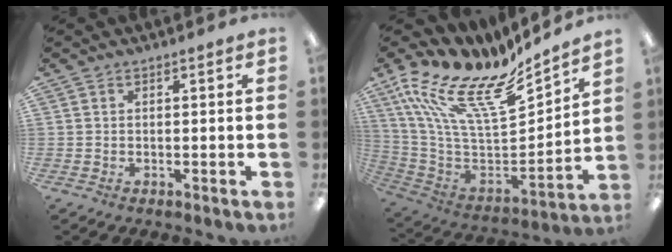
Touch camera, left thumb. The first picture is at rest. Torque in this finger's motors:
{"motor_torque": [0.39, 0.23, 1.20, -1.57, 0.45]}